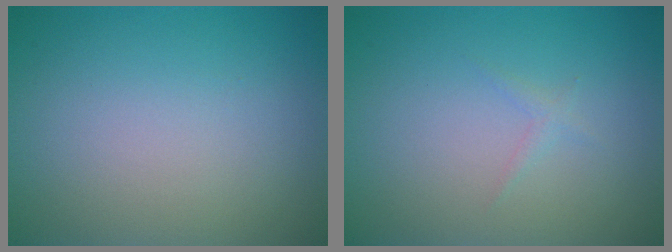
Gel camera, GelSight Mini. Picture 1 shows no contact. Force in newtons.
{"total": 0.6, "press": 0.6, "slide": 0.0}